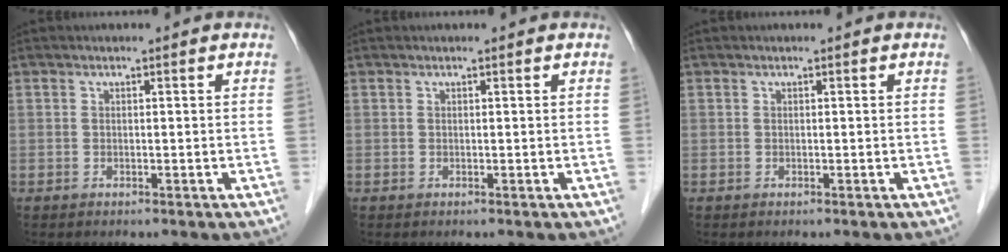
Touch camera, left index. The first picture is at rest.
{"total": 0.0}
{"total": 0.0}